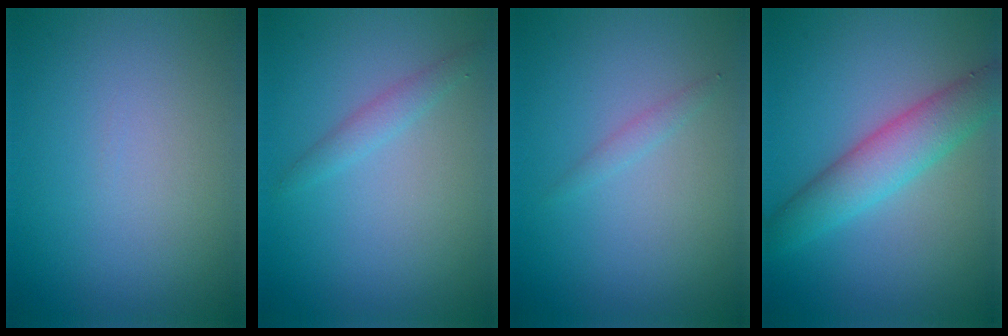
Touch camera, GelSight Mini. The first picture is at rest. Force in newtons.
{"total": 1.4, "press": 1.4, "slide": 0.0}
{"total": 0.8, "press": 0.8, "slide": 0.0}
{"total": 4.8, "press": 4.8, "slide": 0.1}